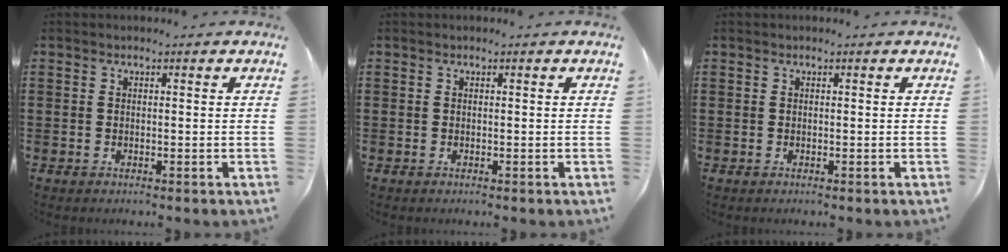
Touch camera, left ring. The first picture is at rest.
{"total": 0.0}
{"total": 0.0}